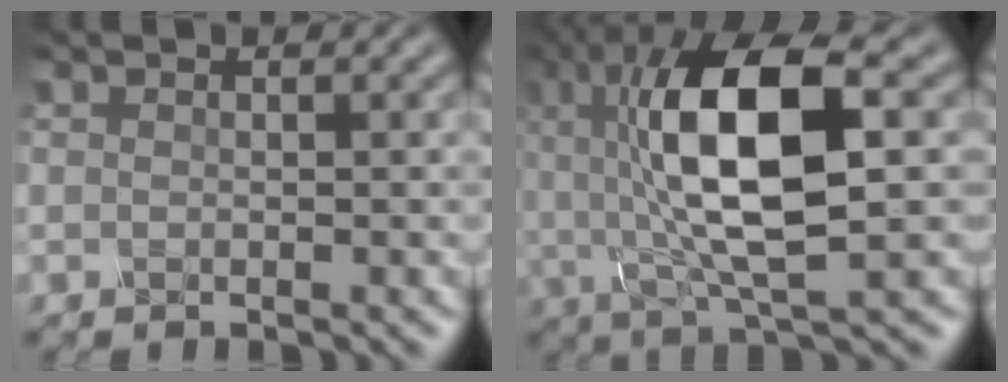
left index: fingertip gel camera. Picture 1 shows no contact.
{"total": 12.1, "force": [1.7, 4.1, 11.3], "torque": [-0.200, 0.012, 0.029]}